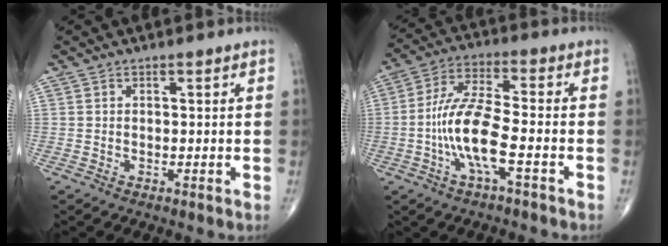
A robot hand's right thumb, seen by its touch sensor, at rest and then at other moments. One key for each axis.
{"total": 11.1, "fx": -3.2, "fy": 2.8, "fz": 10.2, "tx": -0.224, "ty": 0.031, "tz": -0.063}